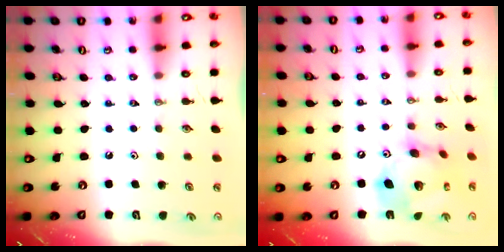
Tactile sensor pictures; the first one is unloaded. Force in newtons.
{"total": 17.4, "press": 17.3, "slide": 2.0}